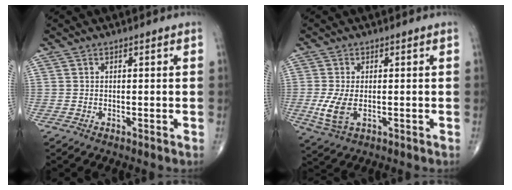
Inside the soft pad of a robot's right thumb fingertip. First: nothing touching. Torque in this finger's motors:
{"motor_torque": [-0.18, 0.46, 0.38, 0.25, 0.07]}